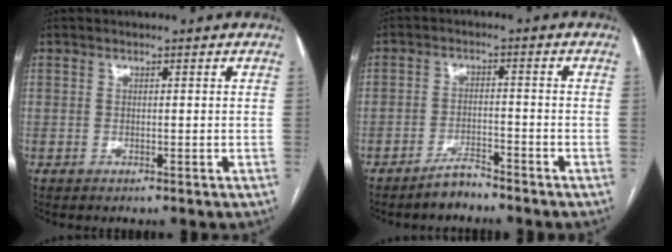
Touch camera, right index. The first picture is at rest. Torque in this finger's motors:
{"motor_torque": [-0.05, -0.02, -0.23, -0.13]}